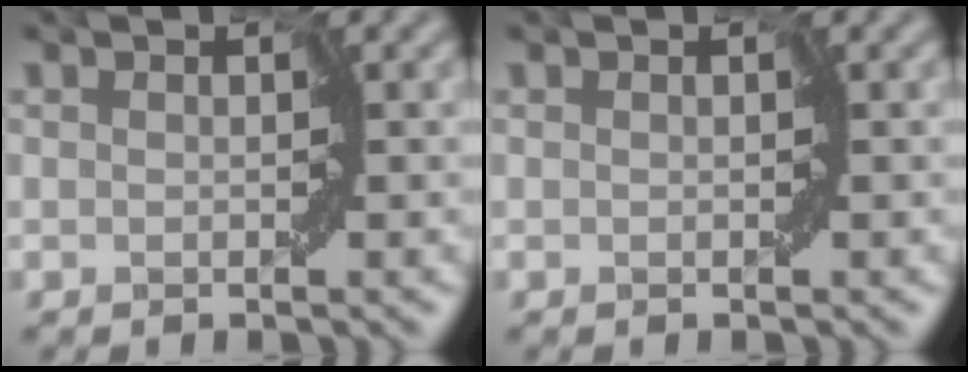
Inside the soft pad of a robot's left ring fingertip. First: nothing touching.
{"total": 0.0}